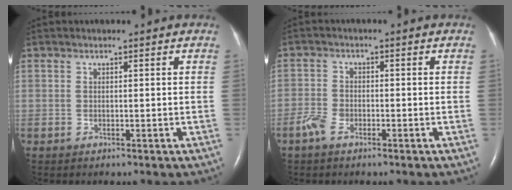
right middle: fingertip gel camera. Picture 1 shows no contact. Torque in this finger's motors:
{"motor_torque": [-0.01, -0.01, 0.05, 0.03]}